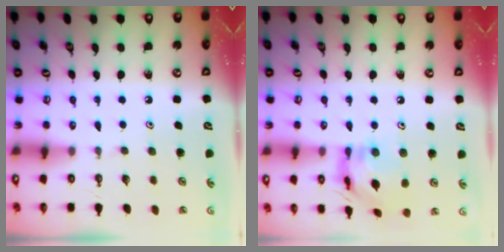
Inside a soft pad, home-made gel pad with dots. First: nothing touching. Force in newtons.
{"total": 12.9, "press": 12.9, "slide": 1.1}